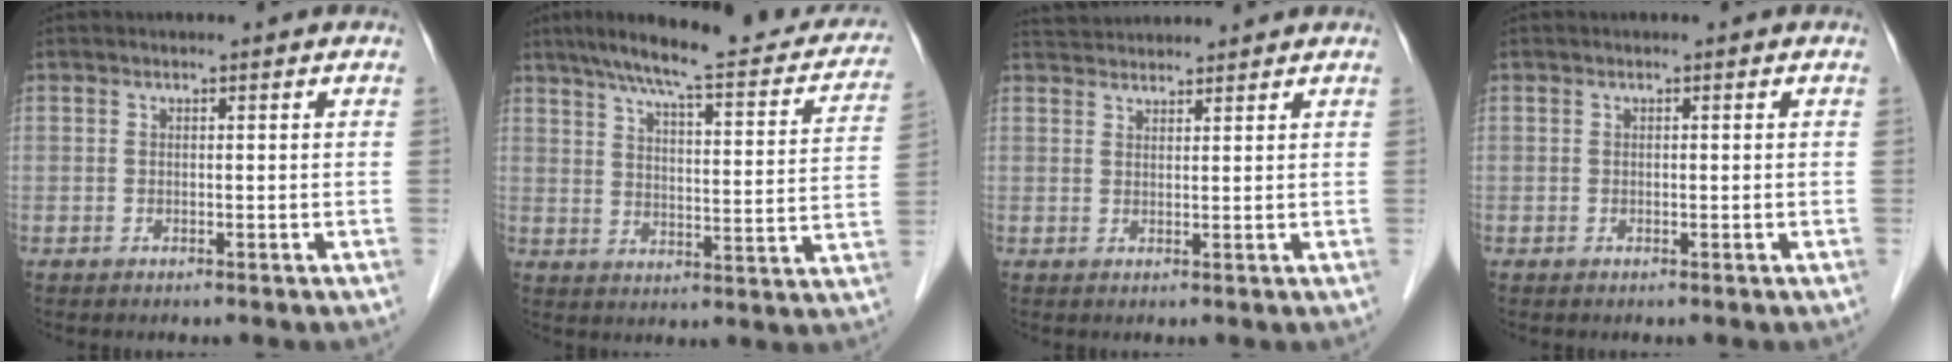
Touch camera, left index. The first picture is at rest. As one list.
[{"total": 22.2, "force": [18.5, 3.8, 11.7], "torque": [-0.164, -0.003, 0.234]}, {"total": 5.4, "force": [5.3, 0.7, 0.9], "torque": [-0.019, 0.035, 0.086]}, {"total": 0.0}]